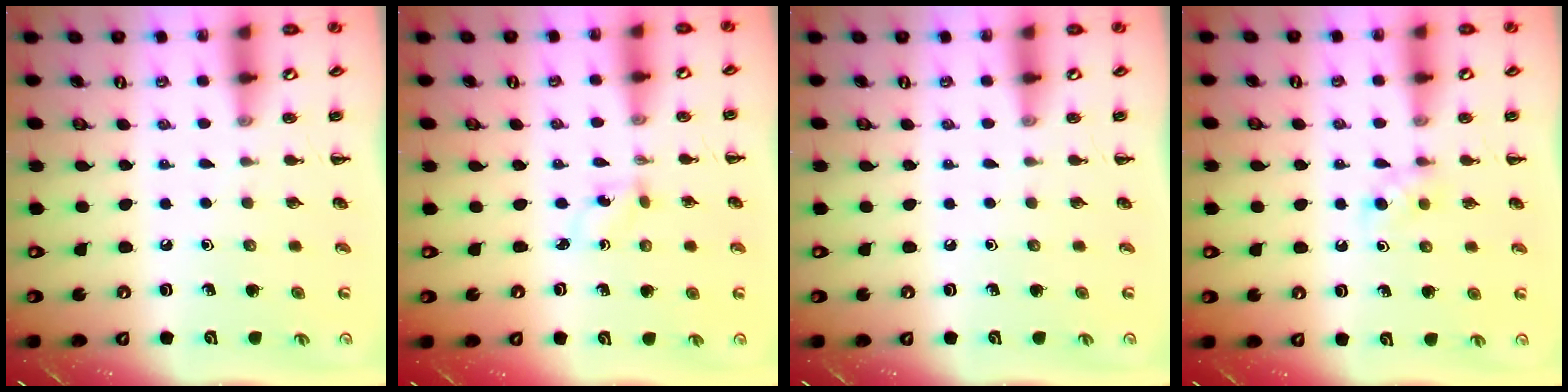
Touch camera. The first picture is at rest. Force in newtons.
{"total": 1.5, "press": 1.4, "slide": 0.6}
{"total": 0.0}
{"total": 3.0, "press": 2.7, "slide": 1.2}